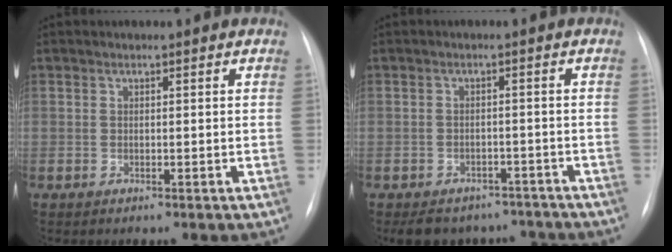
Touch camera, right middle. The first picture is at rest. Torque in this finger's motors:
{"motor_torque": [0.19, -0.24, 0.01, 0.01]}